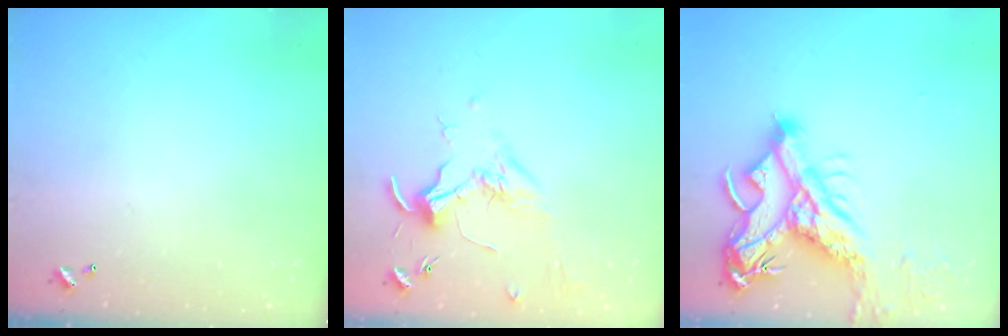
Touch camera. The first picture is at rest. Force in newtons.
{"total": 1.7, "press": 1.5, "slide": 0.7}
{"total": 16.1, "press": 15.9, "slide": 2.7}